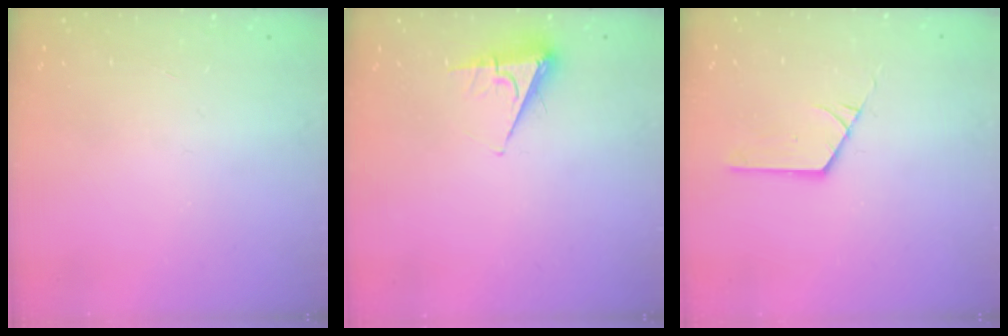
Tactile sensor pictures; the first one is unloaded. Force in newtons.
{"total": 5.2, "press": 5.2, "slide": 0.5}
{"total": 2.4, "press": 2.3, "slide": 0.3}